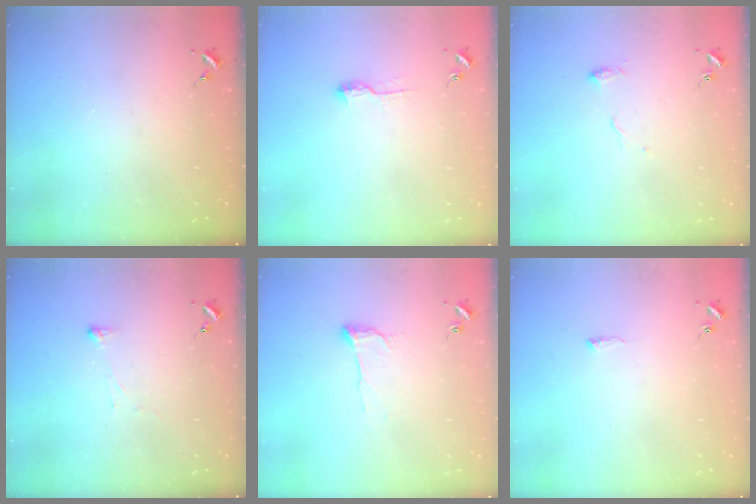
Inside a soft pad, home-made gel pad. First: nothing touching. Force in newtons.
{"total": 6.7, "press": 6.6, "slide": 0.8}
{"total": 6.8, "press": 6.8, "slide": 0.7}
{"total": 2.9, "press": 2.9, "slide": 0.4}
{"total": 7.1, "press": 7.1, "slide": 0.7}
{"total": 3.8, "press": 3.7, "slide": 0.4}